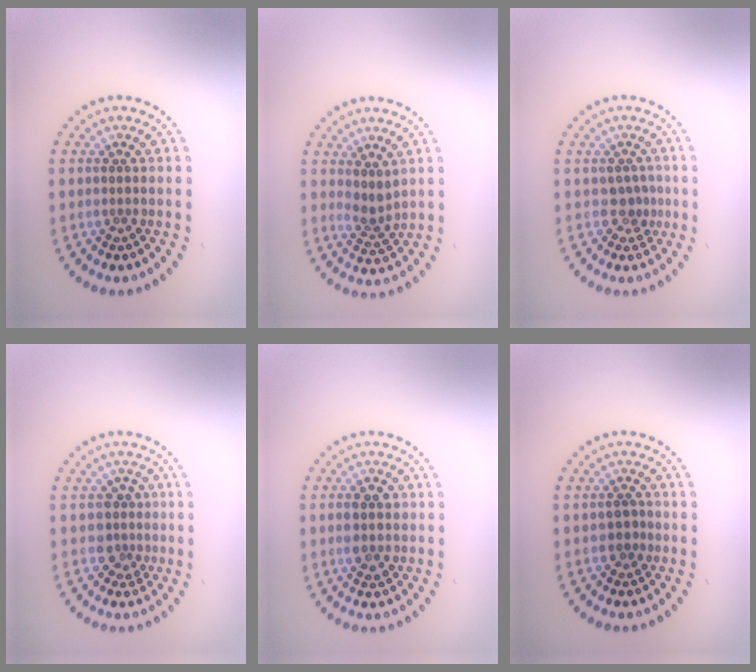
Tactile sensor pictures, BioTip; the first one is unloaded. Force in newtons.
{"total": 2.0, "press": 1.6, "slide": 1.3}
{"total": 1.5, "press": 1.3, "slide": 0.9}
{"total": 2.2, "press": 1.8, "slide": 1.3}
{"total": 2.9, "press": 2.9, "slide": 0.1}
{"total": 0.9, "press": 0.6, "slide": 0.6}